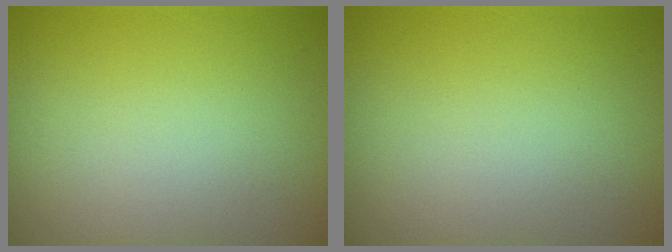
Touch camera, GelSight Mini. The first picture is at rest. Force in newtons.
{"total": 0.0}